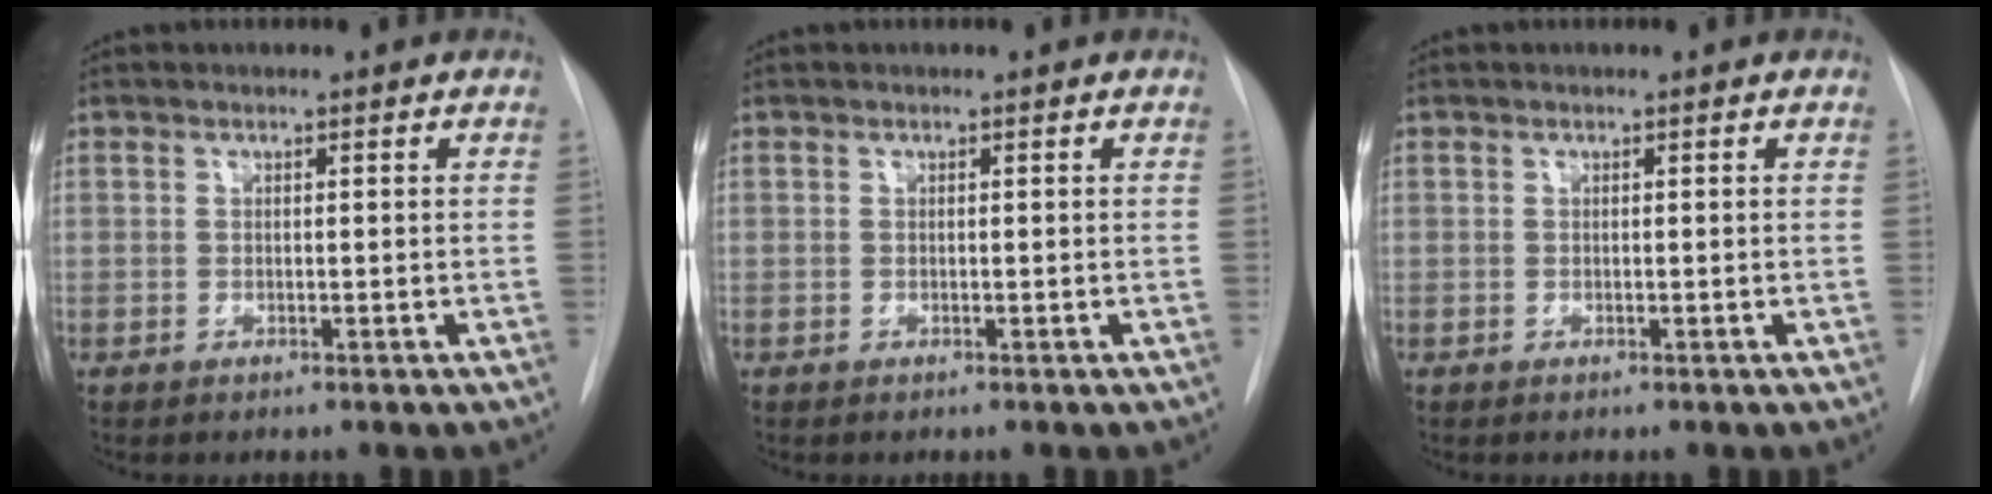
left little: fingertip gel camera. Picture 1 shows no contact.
{"total": 0.0}
{"total": 0.0}